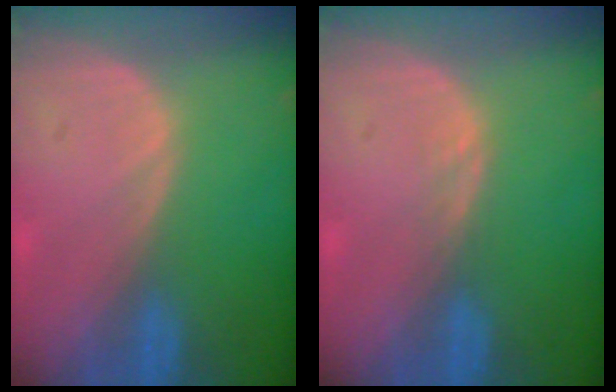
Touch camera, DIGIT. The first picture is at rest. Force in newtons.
{"total": 0.7, "press": 0.7, "slide": 0.1}